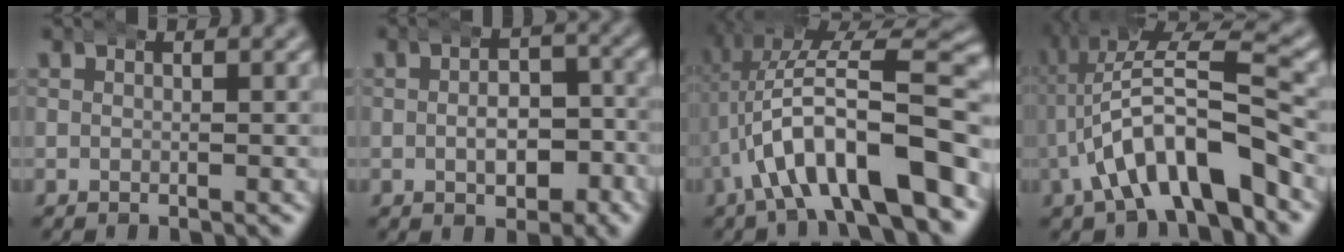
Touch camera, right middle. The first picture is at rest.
{"total": 5.2, "force": [-1.7, 3.4, 3.7], "torque": [-0.030, 0.002, -0.030]}
{"total": 12.1, "force": [-1.7, 5.3, 10.7], "torque": [-0.172, 0.006, -0.022]}
{"total": 8.5, "force": [-1.0, 3.7, 7.6], "torque": [-0.129, 0.007, -0.016]}